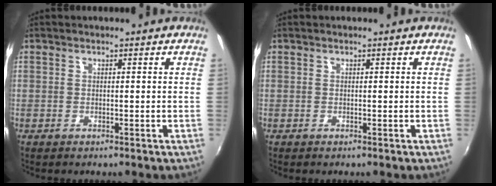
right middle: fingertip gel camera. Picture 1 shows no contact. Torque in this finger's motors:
{"motor_torque": [0.18, -0.10, 0.04, 0.01]}